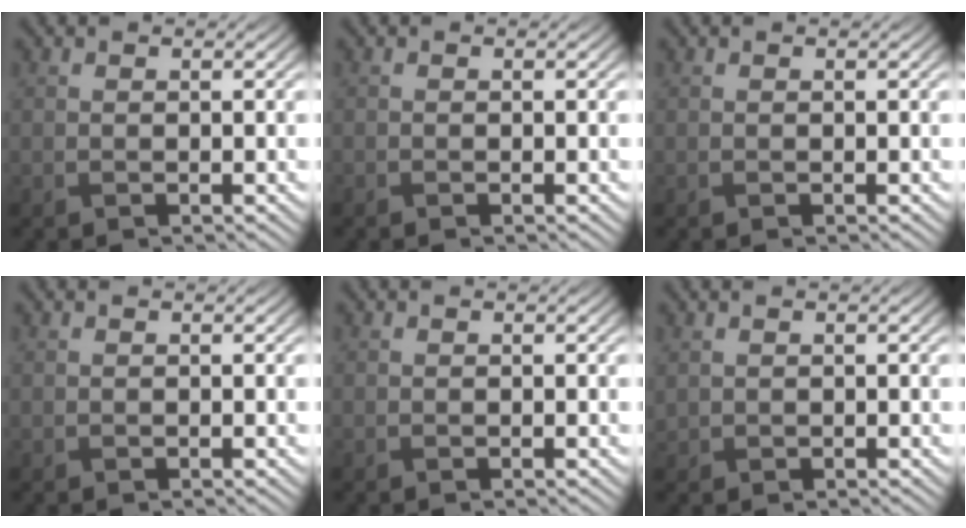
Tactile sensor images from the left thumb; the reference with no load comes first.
{"total": 0.0}
{"total": 0.0}
{"total": 0.0}
{"total": 0.0}
{"total": 0.8, "force": [0.6, 0.5, 0.2], "torque": [-0.009, -0.001, 0.015]}